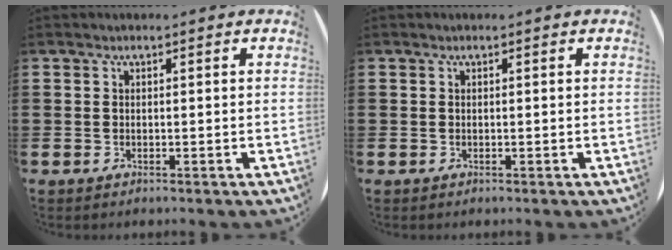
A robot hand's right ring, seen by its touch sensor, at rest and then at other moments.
{"total": 0.0}